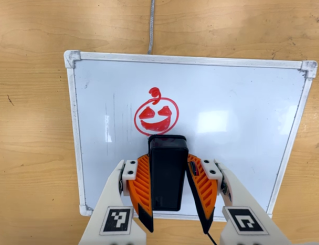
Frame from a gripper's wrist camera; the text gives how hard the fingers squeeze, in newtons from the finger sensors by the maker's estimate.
{"total": 4.7, "left": 3.7, "right": 5.6}